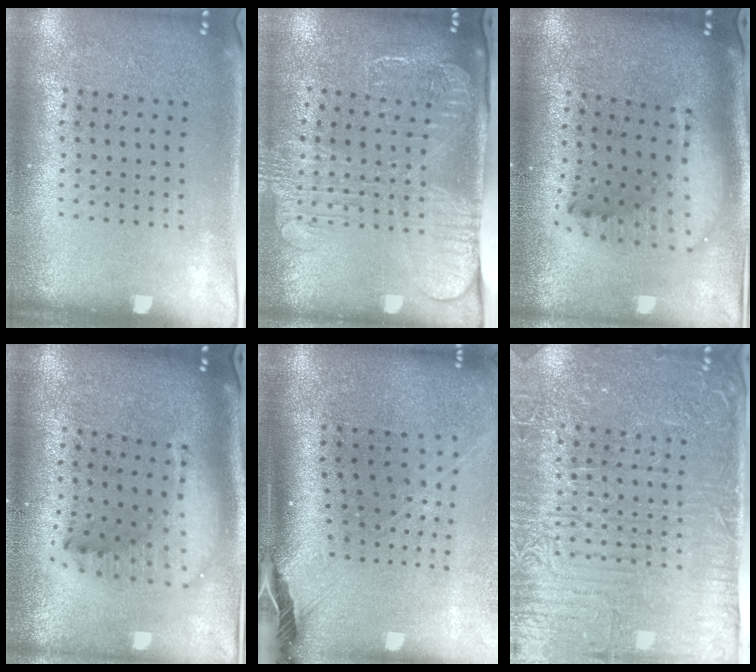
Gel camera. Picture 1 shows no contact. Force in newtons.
{"total": 2.7, "press": 2.1, "slide": 1.7}
{"total": 2.0, "press": 1.6, "slide": 1.2}
{"total": 2.1, "press": 1.7, "slide": 1.3}
{"total": 2.6, "press": 1.9, "slide": 1.8}
{"total": 4.9, "press": 4.5, "slide": 2.0}